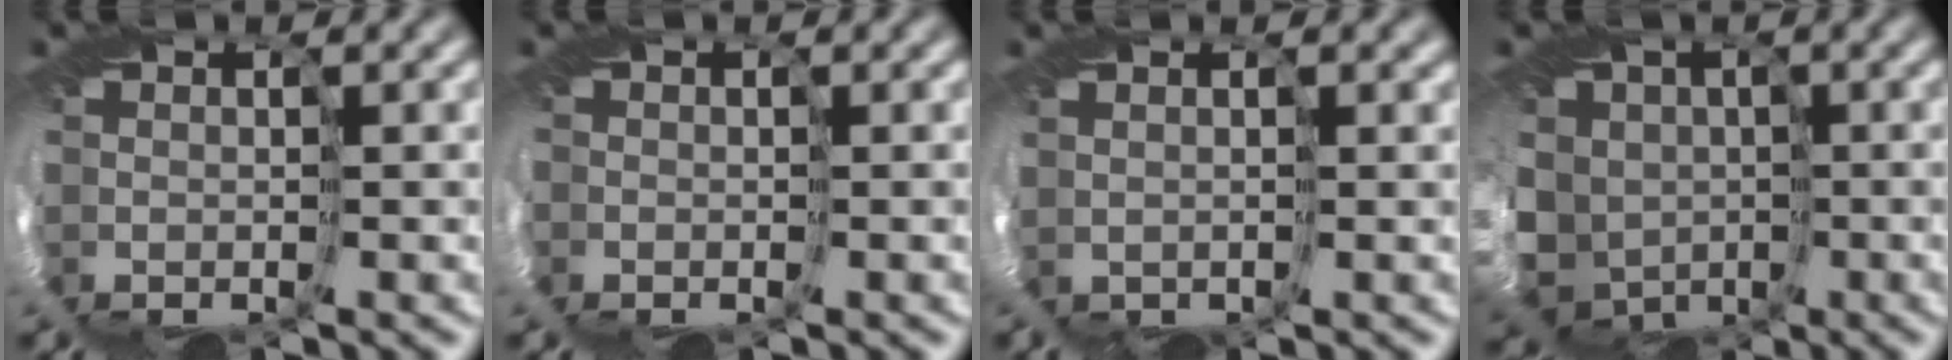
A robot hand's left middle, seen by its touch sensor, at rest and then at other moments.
{"total": 2.2, "force": [-1.0, 1.9, 0.6], "torque": [-0.013, 0.002, -0.011]}
{"total": 0.5, "force": [0.3, -0.3, -0.3], "torque": [0.005, 0.009, 0.013]}
{"total": 10.9, "force": [-2.1, 9.5, 4.8], "torque": [-0.139, -0.009, -0.054]}